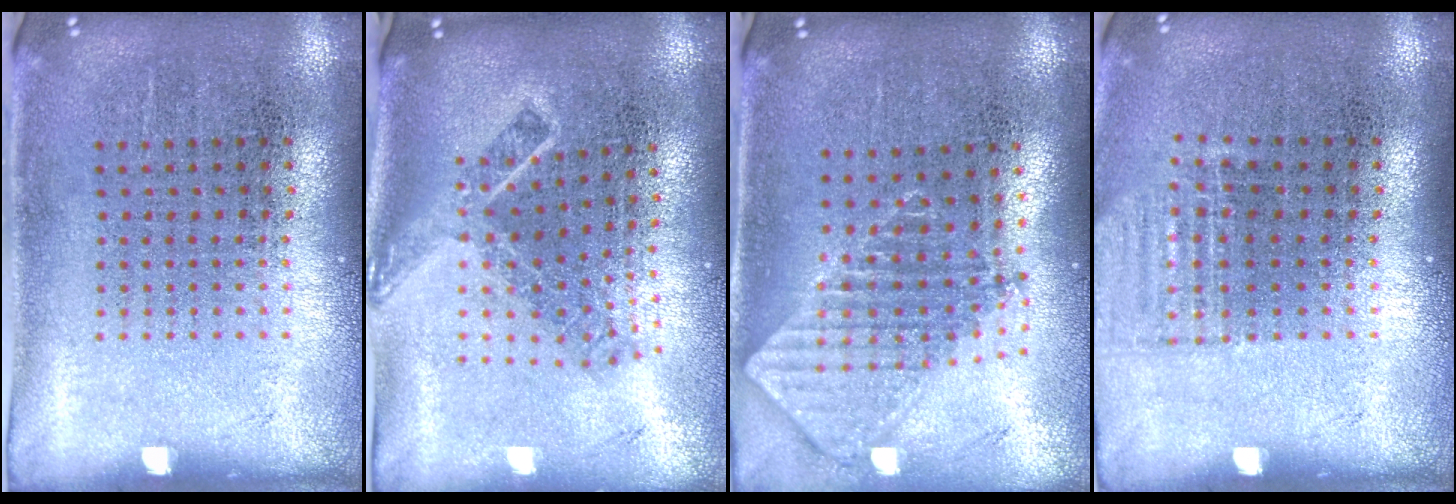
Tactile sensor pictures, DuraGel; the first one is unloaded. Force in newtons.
{"total": 1.9, "press": 1.4, "slide": 1.4}
{"total": 1.9, "press": 1.5, "slide": 1.2}
{"total": 0.9, "press": 0.9, "slide": 0.3}